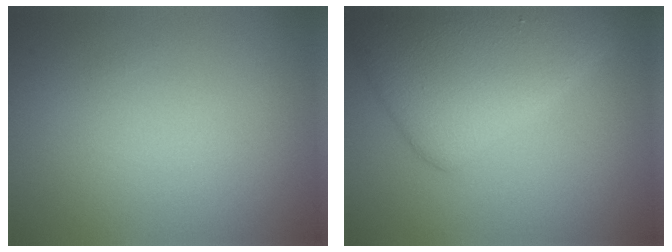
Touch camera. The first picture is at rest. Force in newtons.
{"total": 7.2, "press": 7.2, "slide": 0.3}